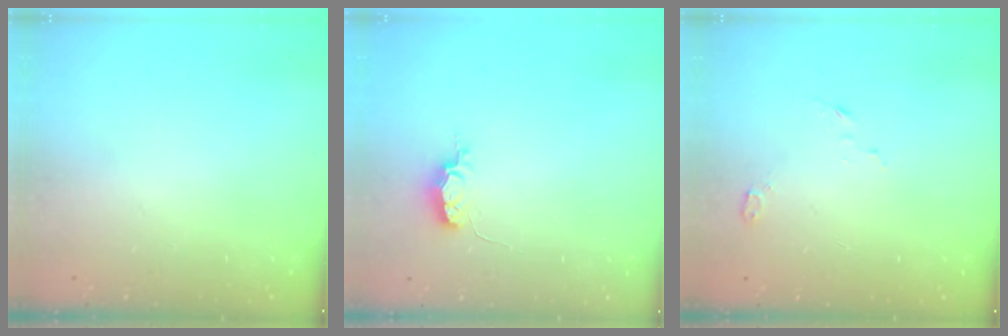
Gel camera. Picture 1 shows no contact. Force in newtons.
{"total": 6.3, "press": 6.2, "slide": 0.5}
{"total": 3.4, "press": 3.4, "slide": 0.4}